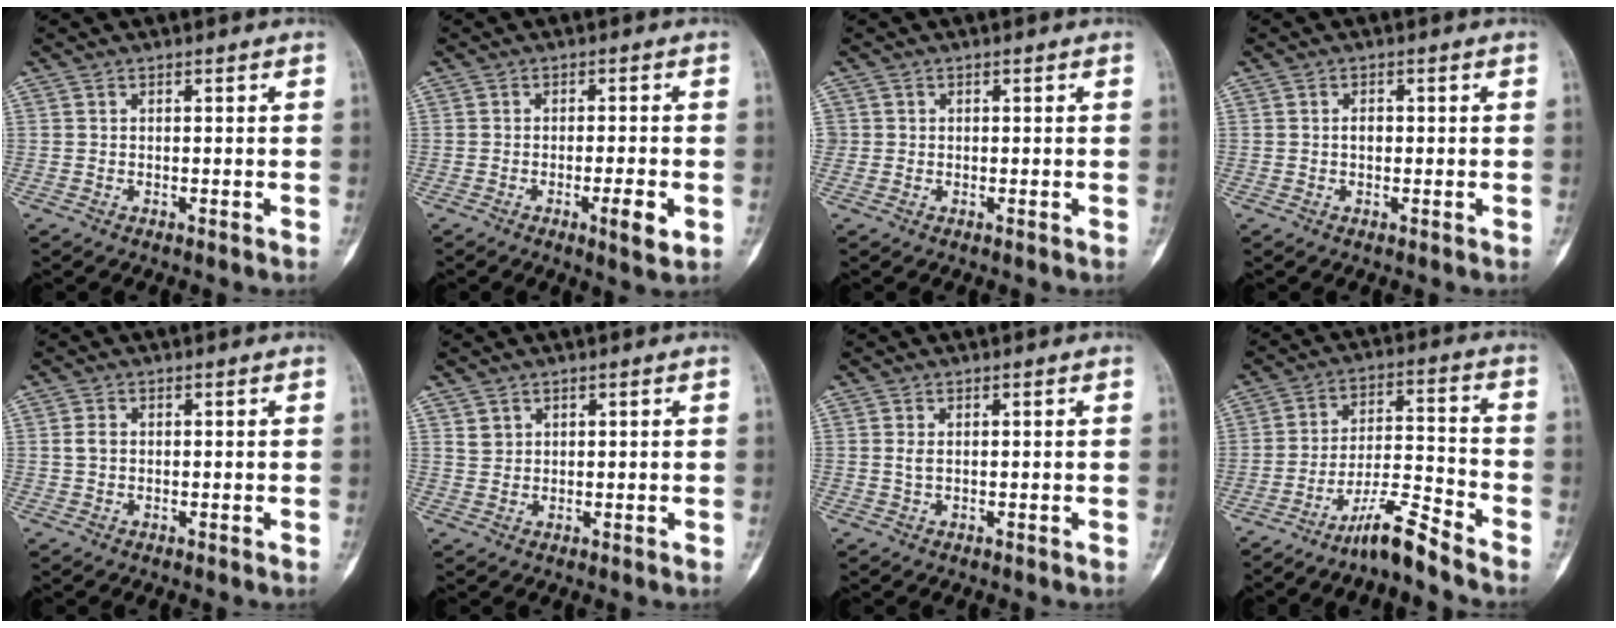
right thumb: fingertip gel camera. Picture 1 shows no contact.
{"total": 4.6, "force": [-1.5, 0.8, 4.3], "torque": [-0.068, -0.001, -0.021]}
{"total": 1.1, "force": [0.0, 1.1, 0.0], "torque": [0.008, 0.005, -0.002]}
{"total": 1.3, "force": [0.0, 0.9, 0.9], "torque": [-0.013, 0.002, -0.002]}
{"total": 1.6, "force": [0.1, 1.2, 1.1], "torque": [-0.023, 0.003, 0.003]}
{"total": 1.8, "force": [1.1, 1.3, 0.4], "torque": [0.005, -0.004, 0.020]}
{"total": 1.1, "force": [0.2, 0.6, 1.0], "torque": [-0.021, 0.000, 0.006]}
{"total": 8.7, "force": [-7.3, 0.1, 4.6], "torque": [-0.081, 0.068, -0.135]}